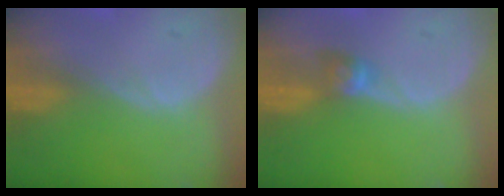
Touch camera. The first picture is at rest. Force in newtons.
{"total": 2.8, "press": 2.5, "slide": 1.3}